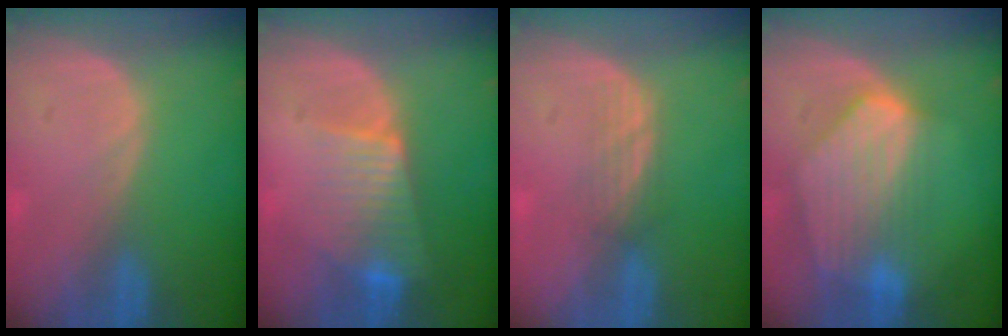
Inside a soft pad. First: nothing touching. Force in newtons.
{"total": 7.0, "press": 6.3, "slide": 3.1}
{"total": 2.4, "press": 2.4, "slide": 0.5}
{"total": 8.8, "press": 7.8, "slide": 4.0}